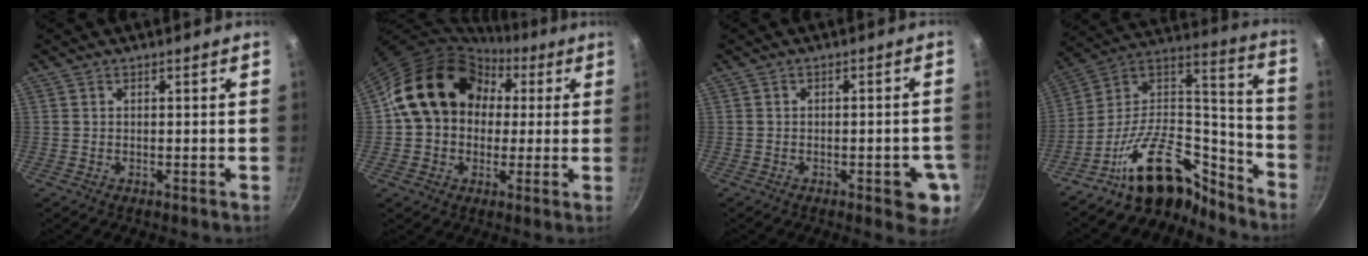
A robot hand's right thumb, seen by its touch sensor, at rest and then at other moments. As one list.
[{"total": 17.4, "force": [3.6, 14.1, 9.6], "torque": [-0.129, 0.039, 0.050]}, {"total": 7.5, "force": [-2.6, 2.9, 6.4], "torque": [-0.054, 0.008, -0.031]}, {"total": 21.5, "force": [-15.1, 10.4, 11.2], "torque": [-0.125, 0.129, -0.258]}]